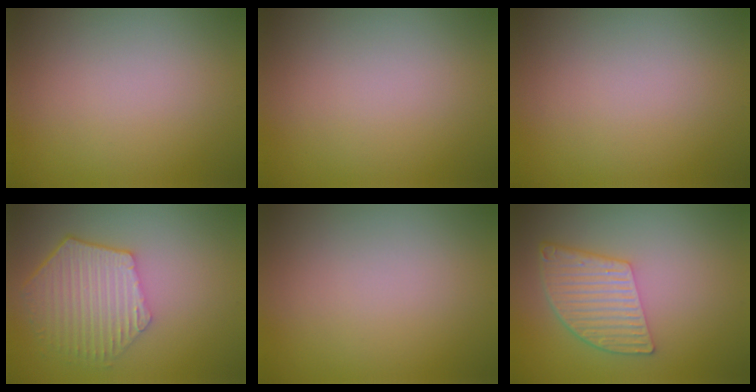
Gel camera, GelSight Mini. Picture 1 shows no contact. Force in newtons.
{"total": 0.0}
{"total": 0.0}
{"total": 5.9, "press": 4.6, "slide": 3.7}
{"total": 0.0}
{"total": 5.5, "press": 4.0, "slide": 3.7}